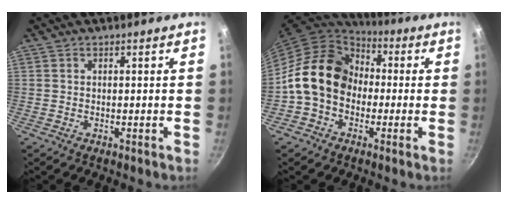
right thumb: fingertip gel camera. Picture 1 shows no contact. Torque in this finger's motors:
{"motor_torque": [2.34, 2.61, 1.28, -1.19, 0.18]}